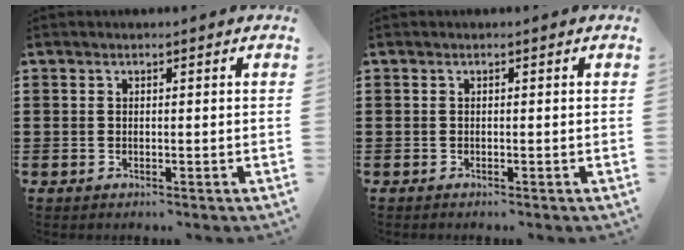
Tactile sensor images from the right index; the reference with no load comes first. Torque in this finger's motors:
{"motor_torque": [-0.08, -0.12, -0.01, -0.01]}